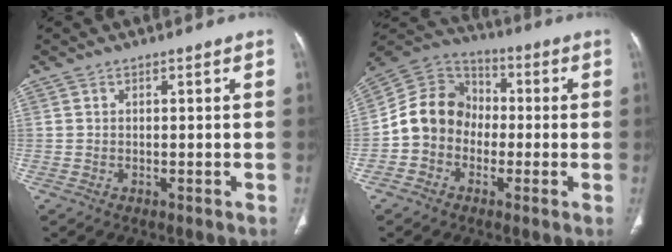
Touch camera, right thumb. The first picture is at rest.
{"total": 12.4, "force": [-1.8, 10.9, 5.6], "torque": [-0.077, 0.037, -0.046]}